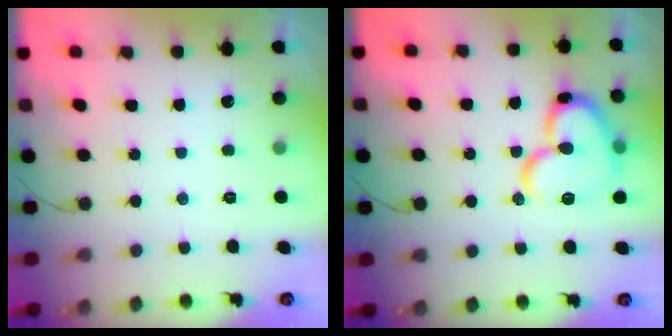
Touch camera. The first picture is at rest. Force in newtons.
{"total": 17.2, "press": 17.1, "slide": 1.5}